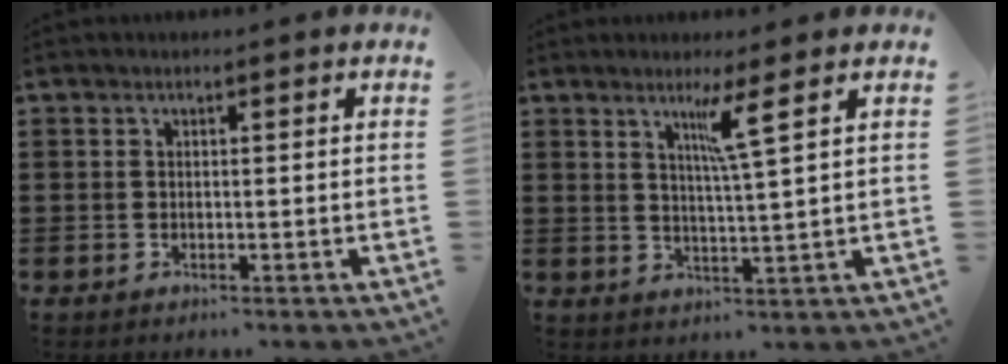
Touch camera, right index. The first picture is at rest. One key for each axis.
{"total": 4.6, "fx": 2.5, "fy": -0.6, "fz": 3.8, "tx": -0.068, "ty": -0.011, "tz": 0.036}